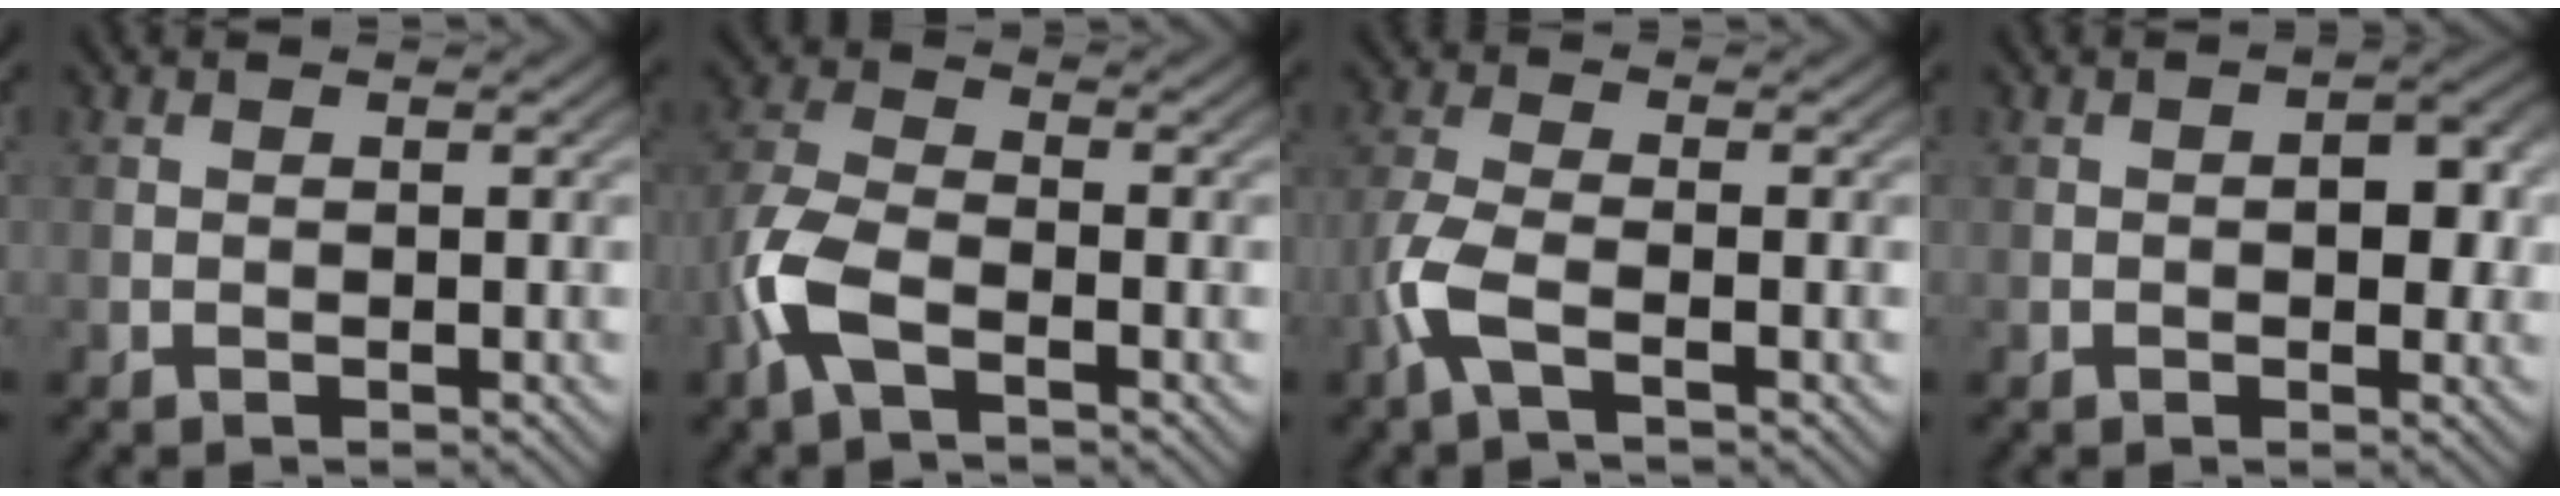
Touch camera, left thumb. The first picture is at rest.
{"total": 7.2, "force": [-3.4, 3.3, 5.4], "torque": [-0.137, -0.001, -0.091]}
{"total": 5.1, "force": [-2.4, 1.6, 4.2], "torque": [-0.107, -0.001, -0.064]}
{"total": 3.7, "force": [0.0, 2.1, 3.1], "torque": [-0.041, -0.002, -0.002]}